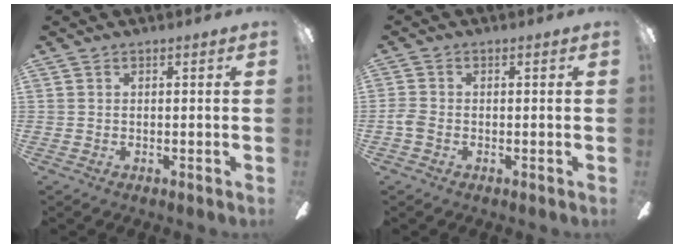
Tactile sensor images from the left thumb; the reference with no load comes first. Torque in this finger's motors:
{"motor_torque": [-0.42, 0.72, 0.13, 0.89, 0.24]}